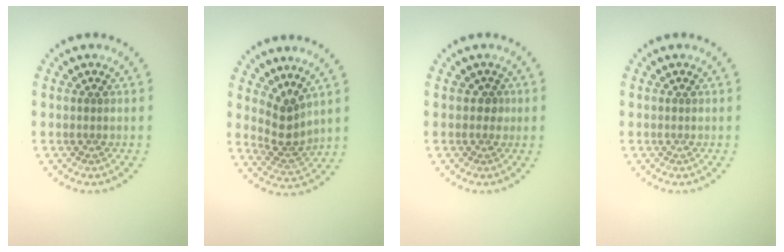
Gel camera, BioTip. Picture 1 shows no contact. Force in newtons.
{"total": 2.6, "press": 1.9, "slide": 1.8}
{"total": 0.9, "press": 0.7, "slide": 0.5}
{"total": 0.0}